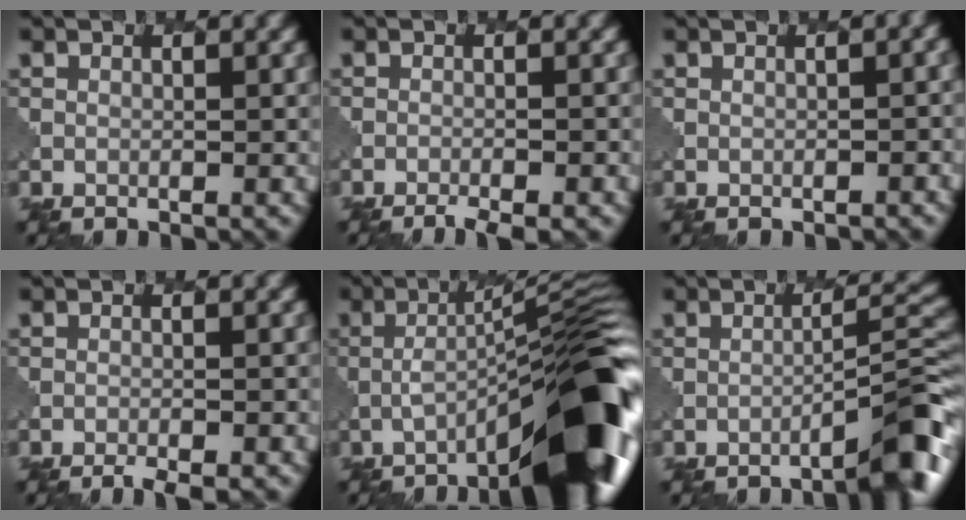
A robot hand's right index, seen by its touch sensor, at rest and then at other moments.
{"total": 3.0, "force": [-2.4, 0.6, 1.7], "torque": [-0.024, -0.004, -0.039]}
{"total": 2.0, "force": [-0.9, 0.7, 1.6], "torque": [-0.010, 0.003, -0.010]}
{"total": 2.7, "force": [-2.2, 0.5, 1.5], "torque": [-0.019, -0.002, -0.036]}
{"total": 13.5, "force": [-6.6, 2.7, 11.5], "torque": [-0.164, 0.015, -0.095]}
{"total": 5.8, "force": [-3.9, 0.6, 4.3], "torque": [-0.045, 0.024, -0.062]}